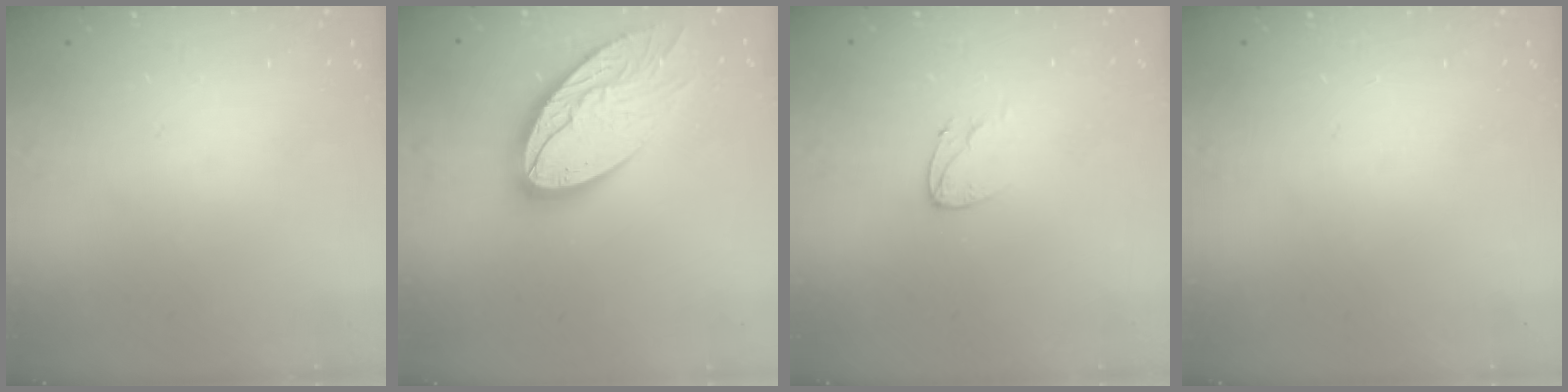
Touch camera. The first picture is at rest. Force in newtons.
{"total": 18.1, "press": 18.1, "slide": 1.4}
{"total": 5.6, "press": 5.6, "slide": 0.7}
{"total": 0.0}